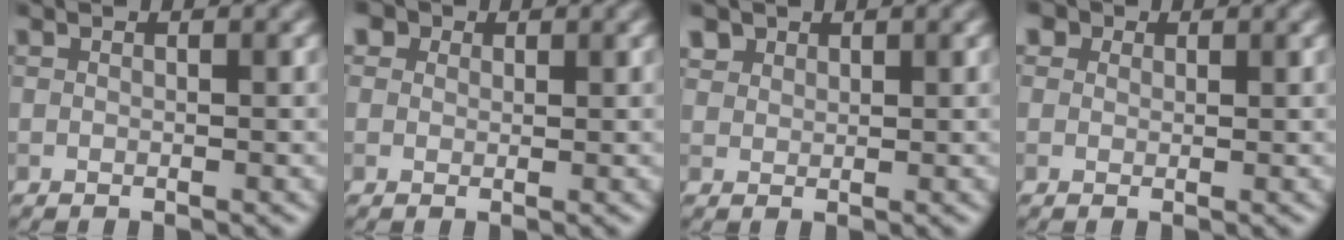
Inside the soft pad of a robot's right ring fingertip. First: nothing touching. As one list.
[{"total": 4.0, "force": [2.3, 2.7, 1.8], "torque": [-0.037, 0.016, 0.014]}, {"total": 1.6, "force": [1.1, 1.1, 0.3], "torque": [-0.010, -0.002, 0.026]}, {"total": 3.6, "force": [2.1, 2.4, 1.6], "torque": [-0.032, 0.015, 0.010]}]